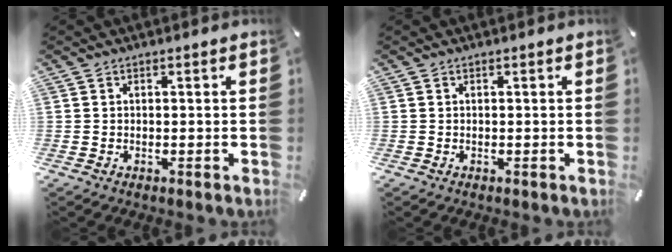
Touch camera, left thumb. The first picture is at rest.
{"total": 0.0}